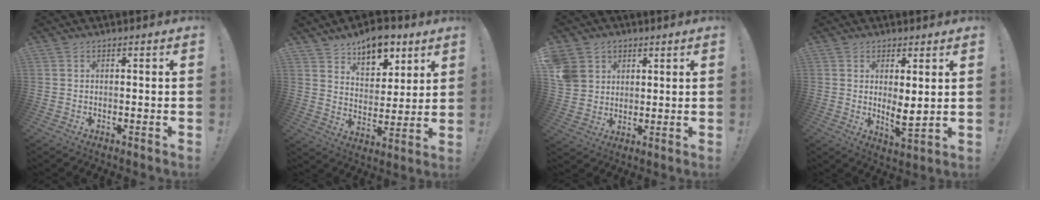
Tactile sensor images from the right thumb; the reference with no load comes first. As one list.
[{"total": 12.0, "force": [8.5, 6.7, 5.2], "torque": [-0.062, -0.057, 0.156]}, {"total": 7.7, "force": [3.4, 6.7, 1.8], "torque": [-0.032, -0.022, 0.070]}, {"total": 5.7, "force": [1.5, 1.7, 5.2], "torque": [-0.065, -0.026, 0.029]}]